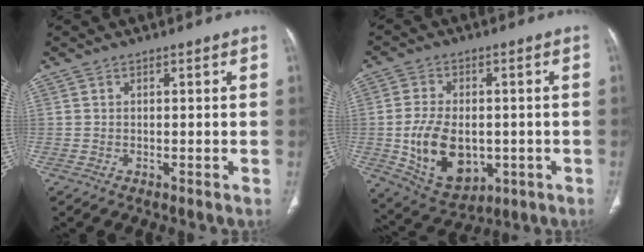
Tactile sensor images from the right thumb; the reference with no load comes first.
{"total": 14.0, "force": [-2.0, 9.3, 10.2], "torque": [-0.159, 0.001, -0.013]}